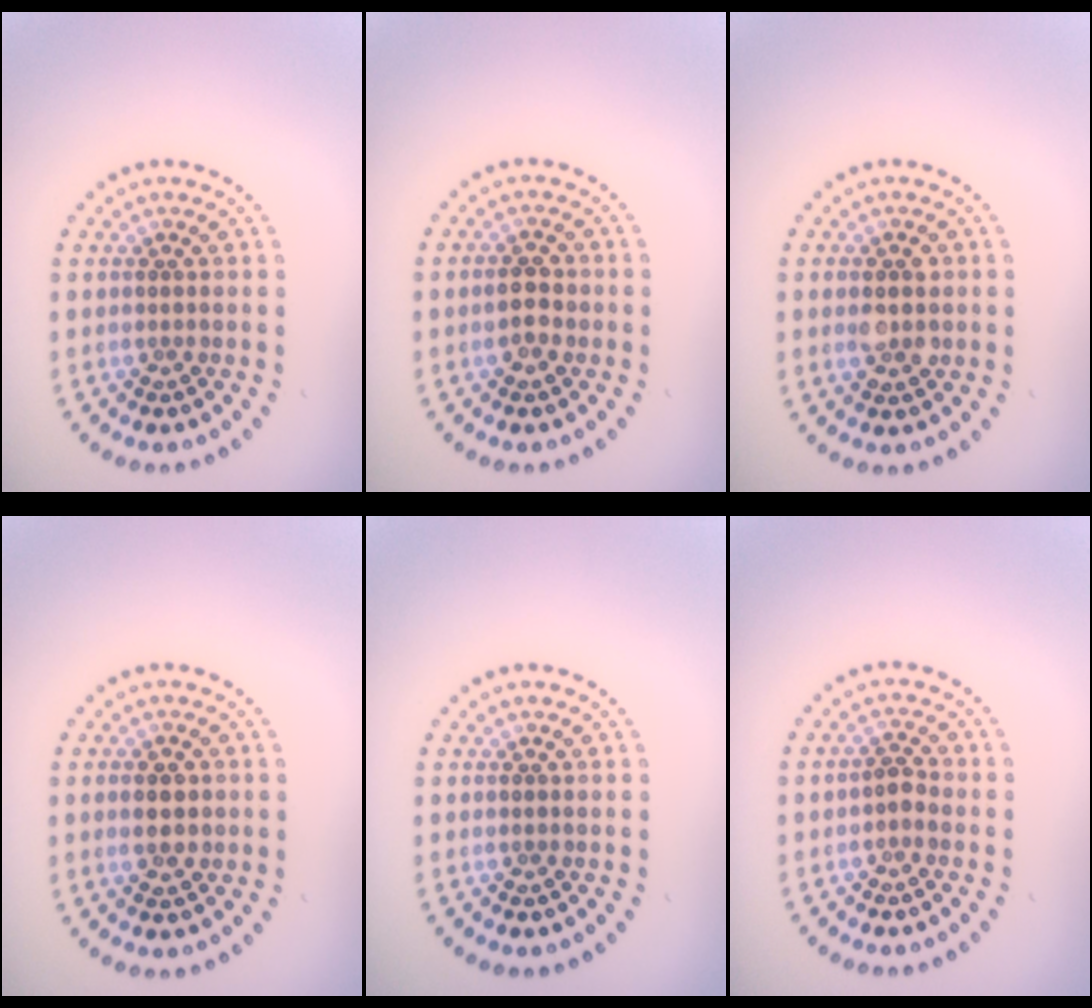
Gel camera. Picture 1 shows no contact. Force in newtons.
{"total": 2.2, "press": 2.2, "slide": 0.3}
{"total": 2.7, "press": 2.7, "slide": 0.2}
{"total": 2.4, "press": 2.4, "slide": 0.2}
{"total": 0.0}
{"total": 1.2, "press": 1.1, "slide": 0.5}